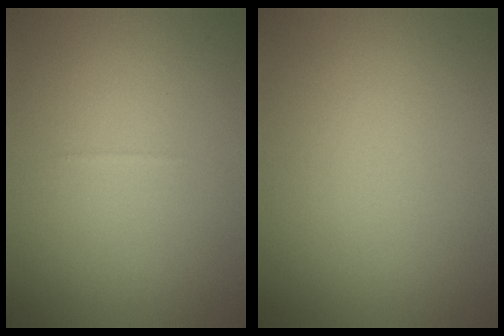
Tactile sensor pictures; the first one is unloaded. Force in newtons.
{"total": 0.0}